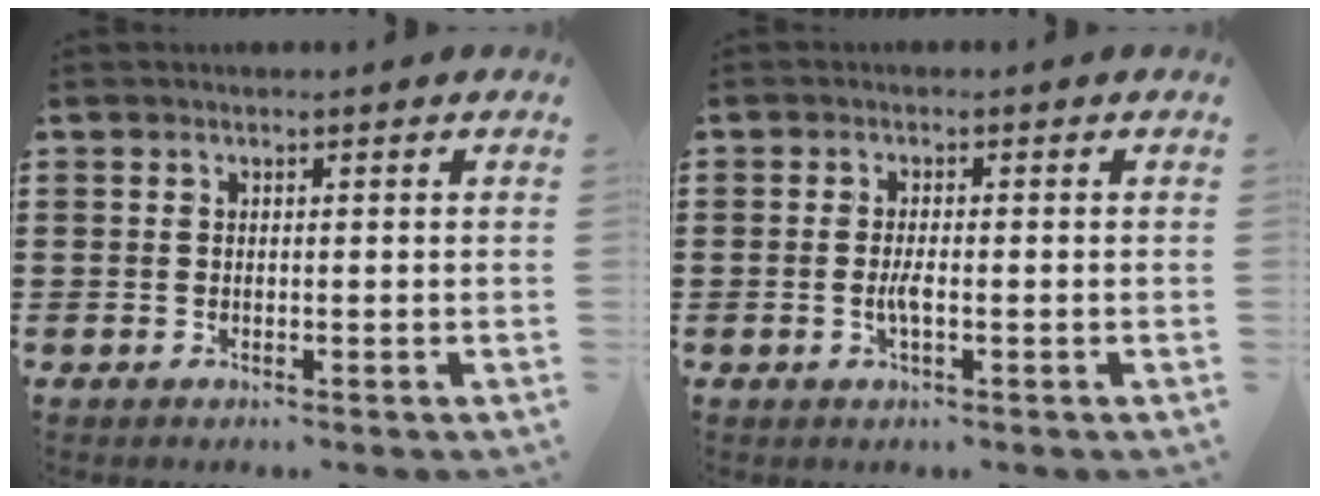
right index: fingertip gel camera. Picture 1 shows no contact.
{"total": 2.4, "force": [-0.7, 0.4, 2.3], "torque": [-0.050, -0.006, -0.015]}